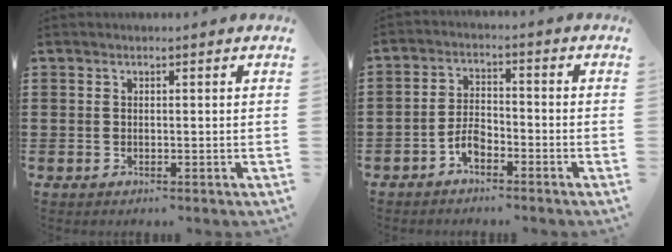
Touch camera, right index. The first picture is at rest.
{"total": 3.8, "force": [-2.3, 1.9, 2.3], "torque": [-0.057, 0.002, -0.049]}